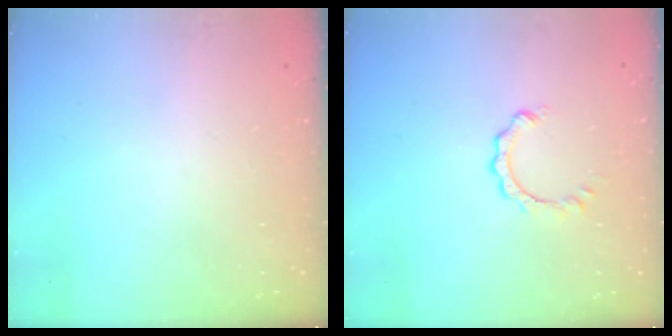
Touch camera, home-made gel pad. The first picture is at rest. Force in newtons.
{"total": 1.3, "press": 1.2, "slide": 0.2}